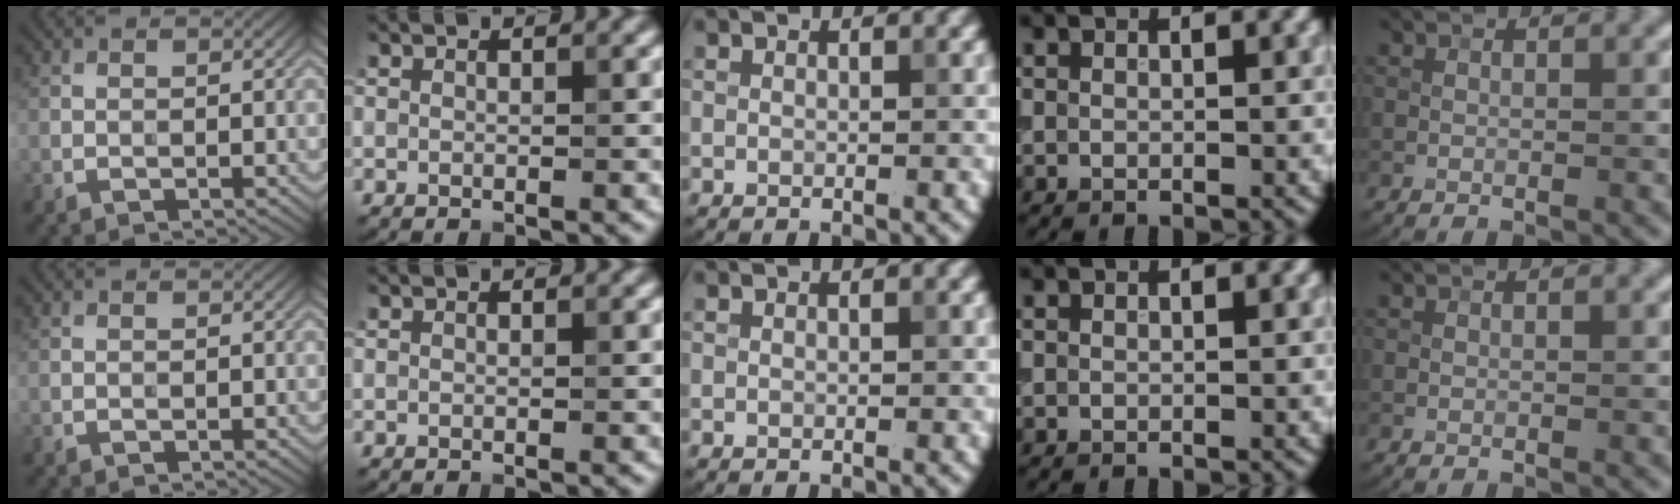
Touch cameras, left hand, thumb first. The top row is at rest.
{}